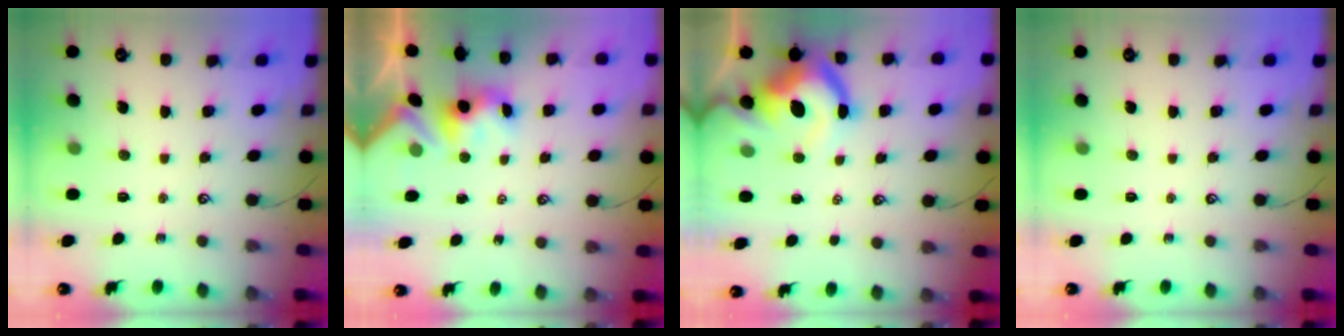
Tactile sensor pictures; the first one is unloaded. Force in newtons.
{"total": 3.0, "press": 2.9, "slide": 0.6}
{"total": 11.0, "press": 10.9, "slide": 1.6}
{"total": 0.0}